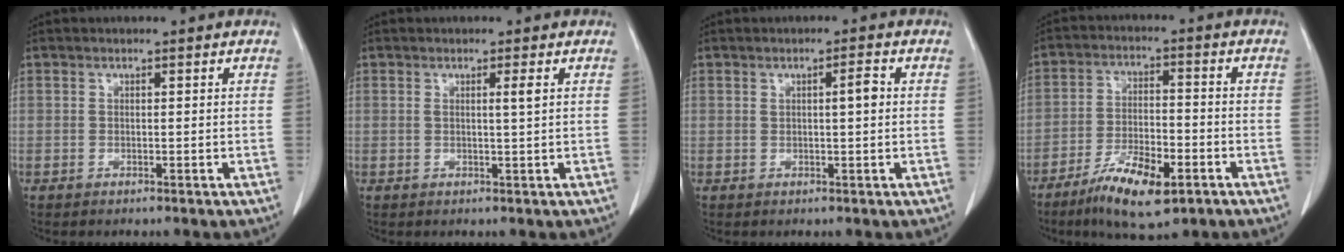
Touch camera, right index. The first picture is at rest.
{"total": 1.4, "force": [0.4, -0.3, 1.3], "torque": [-0.024, -0.002, 0.007]}
{"total": 2.4, "force": [0.4, 0.3, 2.3], "torque": [-0.036, 0.003, 0.006]}
{"total": 10.5, "force": [-6.1, 3.1, 7.9], "torque": [-0.145, -0.009, -0.101]}